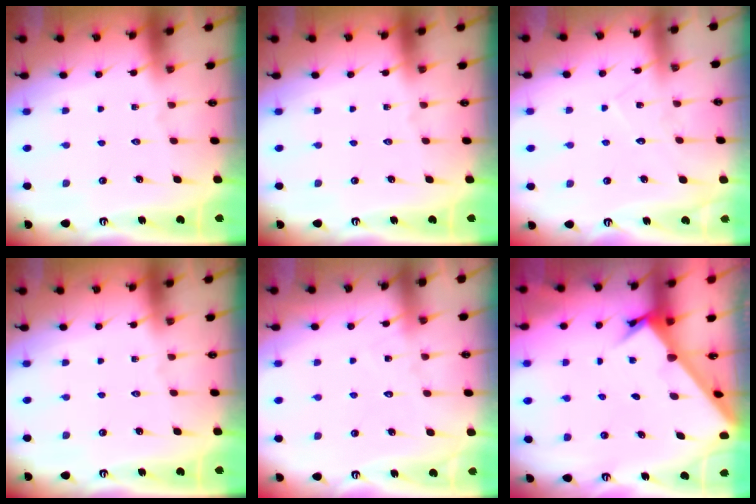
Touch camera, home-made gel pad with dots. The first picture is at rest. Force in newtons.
{"total": 0.0}
{"total": 6.1, "press": 6.1, "slide": 0.5}
{"total": 0.0}
{"total": 8.0, "press": 8.0, "slide": 0.6}
{"total": 2.6, "press": 2.6, "slide": 0.2}